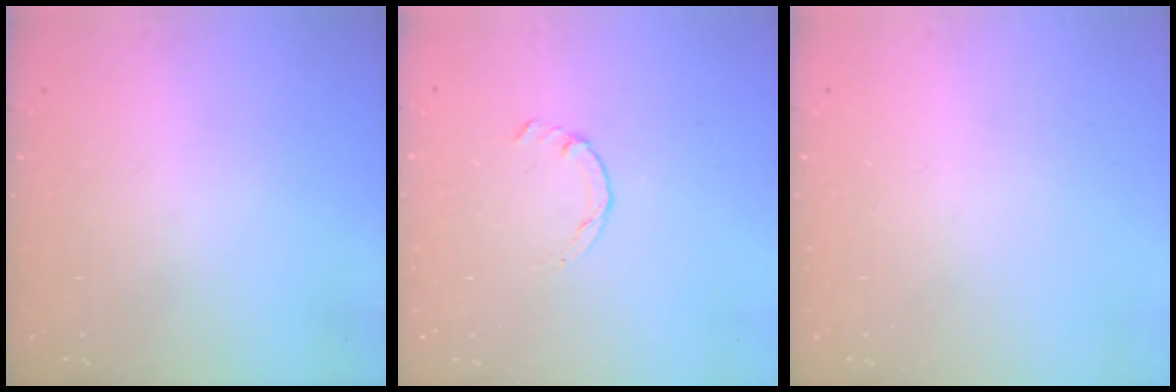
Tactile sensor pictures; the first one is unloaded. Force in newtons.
{"total": 0.0}
{"total": 0.0}